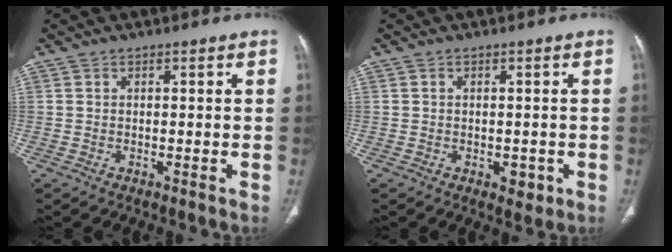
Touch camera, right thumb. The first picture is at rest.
{"total": 2.6, "force": [-0.8, 1.6, 1.8], "torque": [-0.011, 0.001, -0.005]}